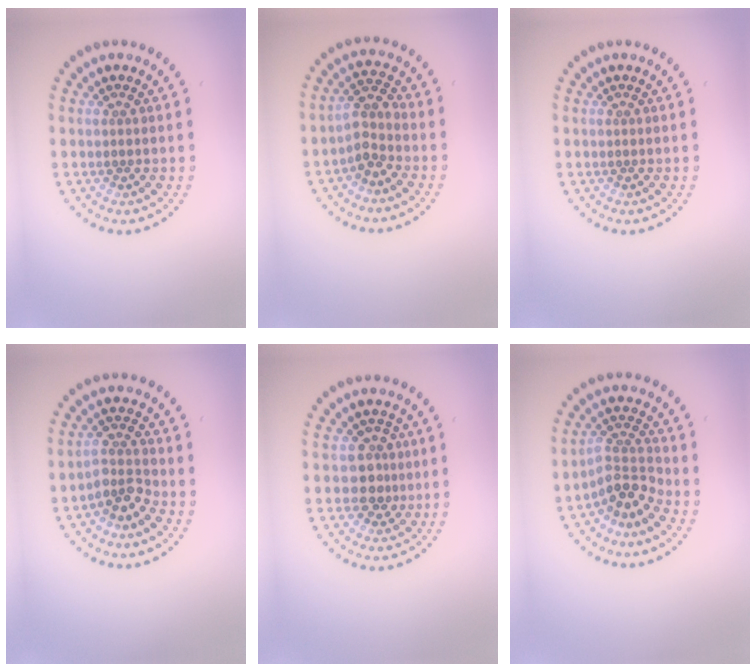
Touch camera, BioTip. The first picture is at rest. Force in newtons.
{"total": 2.6, "press": 2.0, "slide": 1.6}
{"total": 0.0}
{"total": 2.6, "press": 2.0, "slide": 1.8}
{"total": 2.4, "press": 2.1, "slide": 1.2}
{"total": 3.5, "press": 2.4, "slide": 2.5}